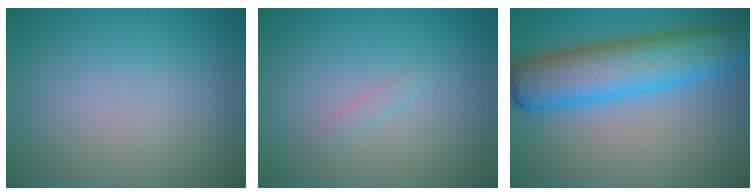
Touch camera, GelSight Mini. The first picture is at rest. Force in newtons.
{"total": 0.7, "press": 0.7, "slide": 0.0}
{"total": 9.3, "press": 9.3, "slide": 0.2}